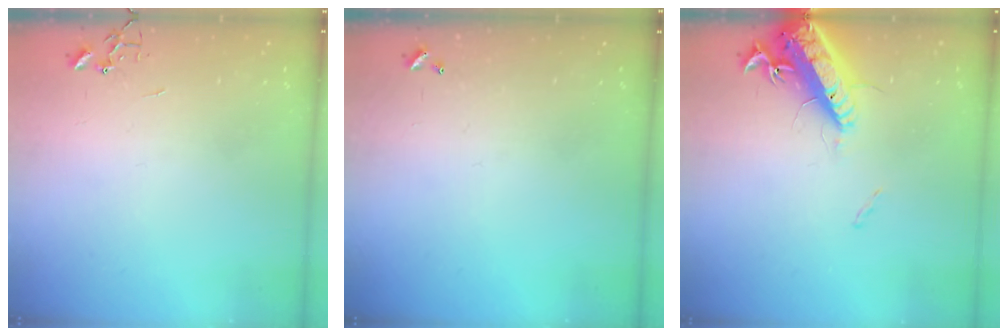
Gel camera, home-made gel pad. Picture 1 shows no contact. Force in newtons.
{"total": 0.0}
{"total": 16.7, "press": 16.2, "slide": 4.1}